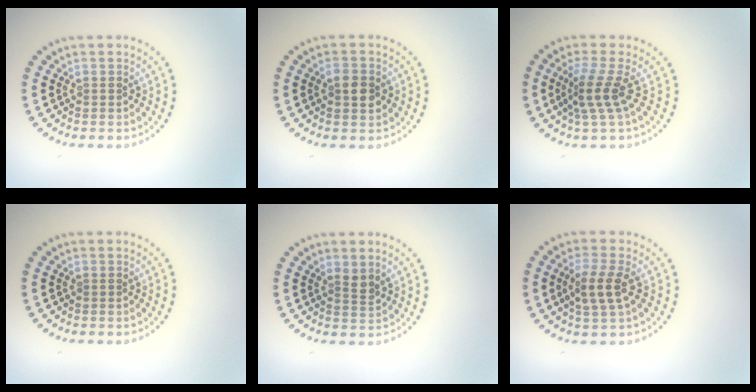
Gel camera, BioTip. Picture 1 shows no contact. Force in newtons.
{"total": 2.0, "press": 2.0, "slide": 0.1}
{"total": 2.9, "press": 2.0, "slide": 2.1}
{"total": 0.0}
{"total": 1.3, "press": 1.0, "slide": 0.8}
{"total": 2.9, "press": 2.6, "slide": 1.2}